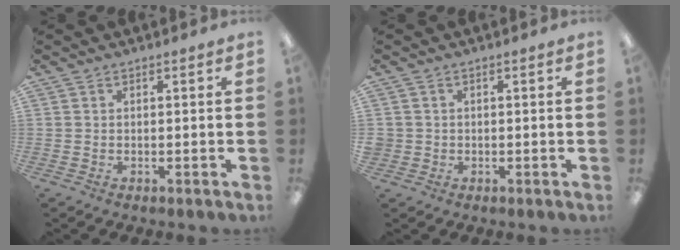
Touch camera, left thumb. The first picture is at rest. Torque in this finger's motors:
{"motor_torque": [-0.23, 0.19, -0.39, -0.11, 0.00]}